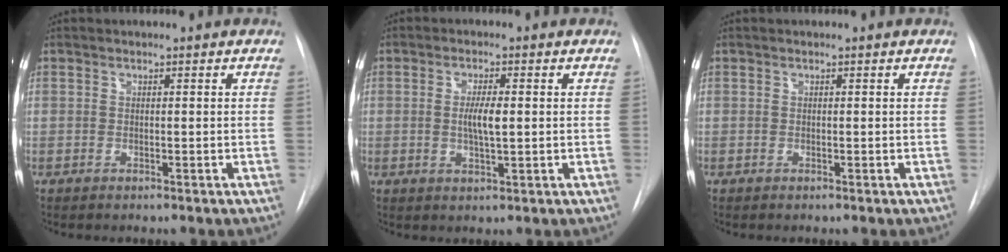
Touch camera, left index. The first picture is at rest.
{"total": 3.6, "force": [-0.3, 0.6, 3.6], "torque": [-0.066, -0.009, -0.005]}
{"total": 0.0}